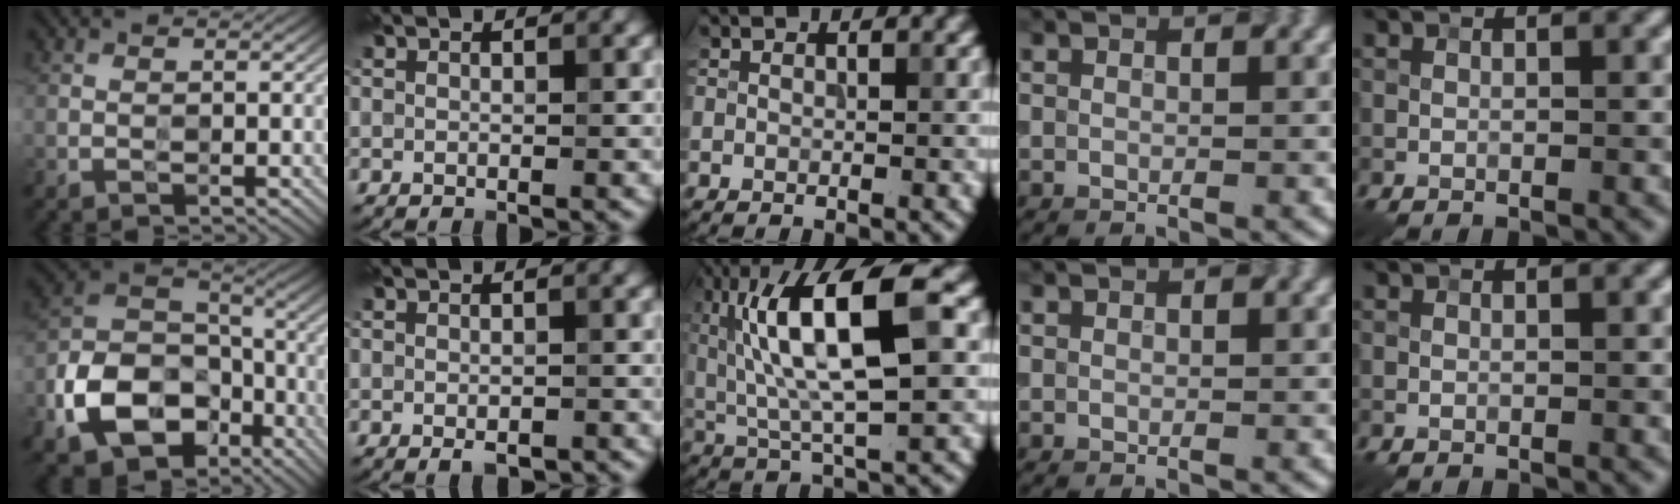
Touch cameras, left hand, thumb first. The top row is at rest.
{"thumb": {"total": 14.8, "force": [-6.8, 9.9, 8.7], "torque": [-0.194, -0.037, -0.125]}, "index": {"total": 1.6, "force": [-0.9, 0.7, 1.2], "torque": [-0.015, -0.004, -0.010]}, "middle": {"total": 11.0, "force": [2.5, 3.0, 10.3], "torque": [-0.182, 0.015, 0.045]}}